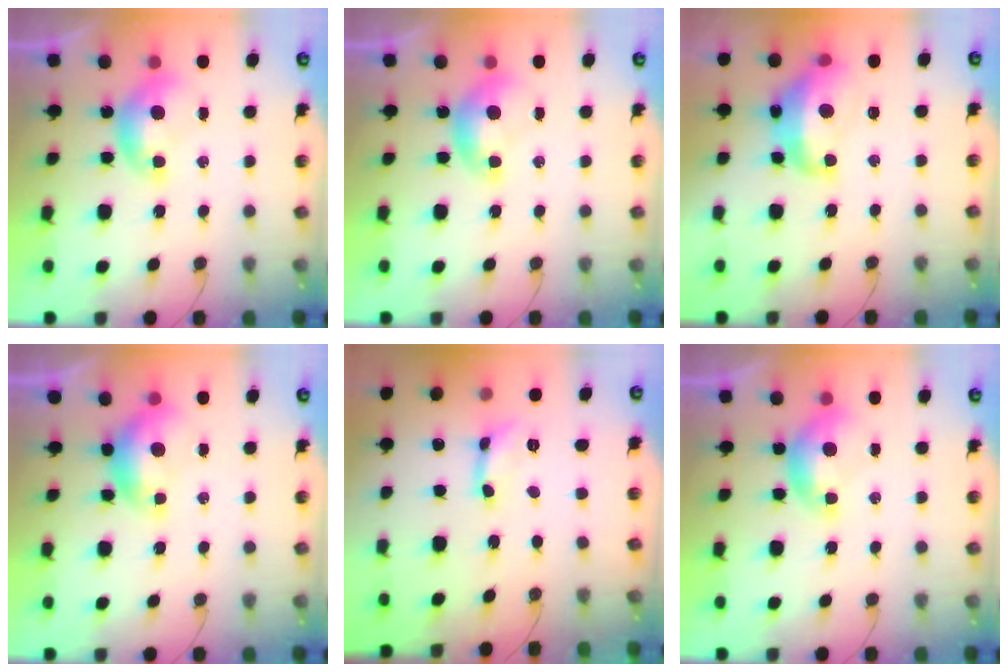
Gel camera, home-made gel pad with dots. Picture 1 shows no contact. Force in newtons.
{"total": 0.0}
{"total": 8.5, "press": 8.4, "slide": 1.3}
{"total": 1.0, "press": 0.7, "slide": 0.7}
{"total": 0.9, "press": 0.8, "slide": 0.1}
{"total": 0.0}